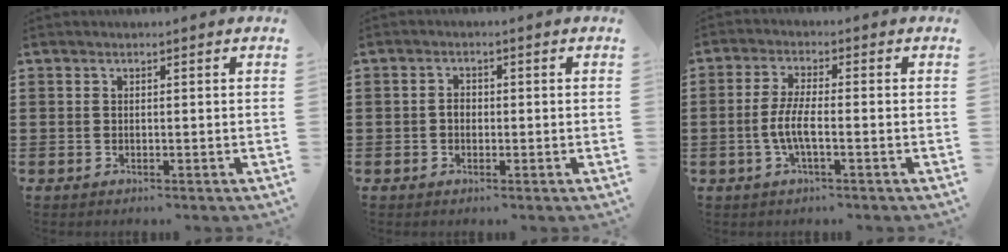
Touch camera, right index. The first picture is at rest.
{"total": 1.7, "force": [-0.4, 1.2, 1.1], "torque": [-0.023, 0.004, -0.008]}
{"total": 4.8, "force": [-1.5, 1.0, 4.5], "torque": [-0.105, -0.006, -0.037]}